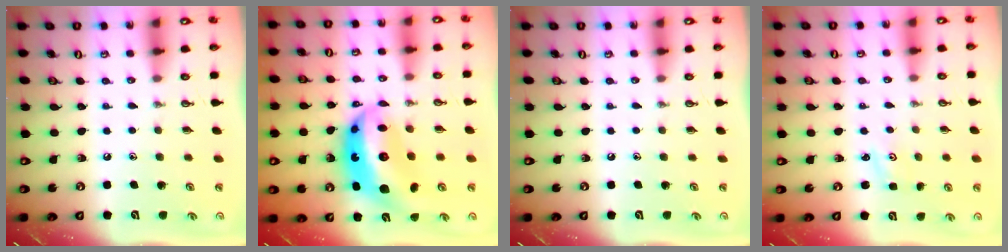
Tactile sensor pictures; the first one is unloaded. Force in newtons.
{"total": 16.1, "press": 16.0, "slide": 1.5}
{"total": 0.0}
{"total": 1.3, "press": 1.2, "slide": 0.2}